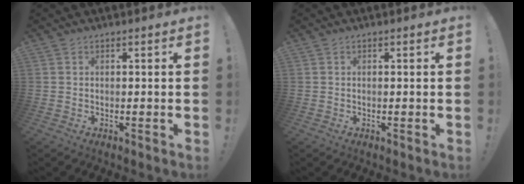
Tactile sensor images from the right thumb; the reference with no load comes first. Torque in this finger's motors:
{"motor_torque": [-0.10, -0.50, 0.20, -0.38, 0.00]}